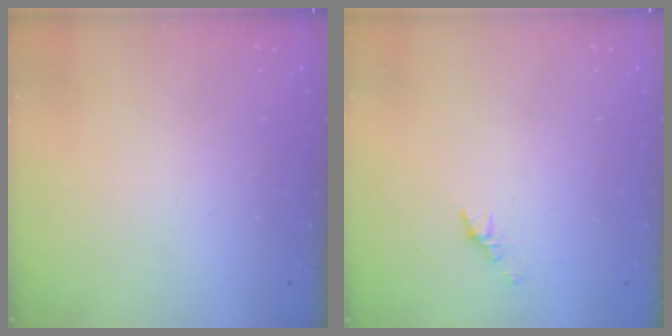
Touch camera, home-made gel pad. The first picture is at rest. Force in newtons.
{"total": 1.1, "press": 1.0, "slide": 0.5}